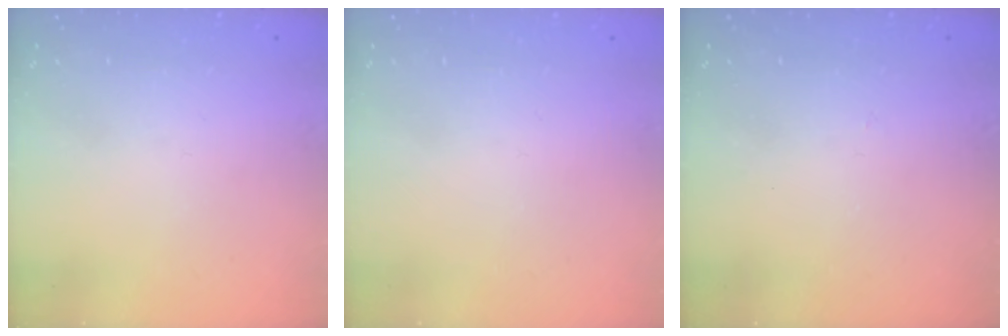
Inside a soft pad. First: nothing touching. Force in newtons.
{"total": 1.8, "press": 1.8, "slide": 0.1}
{"total": 2.8, "press": 2.8, "slide": 0.4}